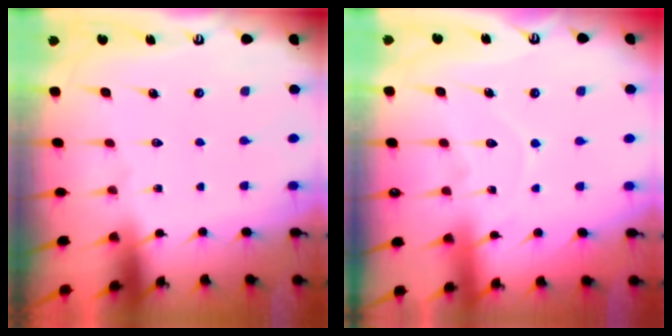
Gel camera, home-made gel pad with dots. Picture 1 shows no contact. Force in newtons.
{"total": 7.7, "press": 7.6, "slide": 0.7}